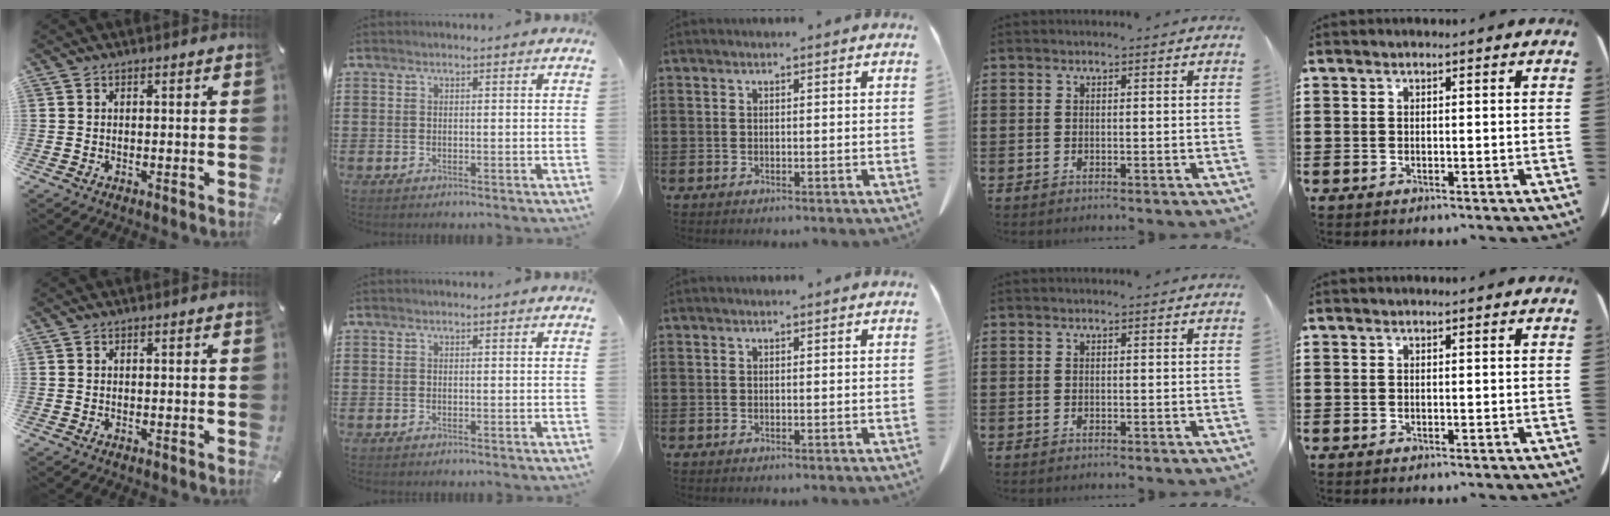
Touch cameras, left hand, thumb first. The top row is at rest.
{}